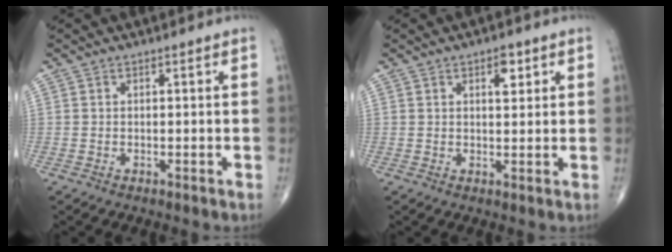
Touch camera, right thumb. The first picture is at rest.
{"total": 3.6, "force": [1.7, 1.6, 2.7], "torque": [-0.028, -0.007, 0.023]}